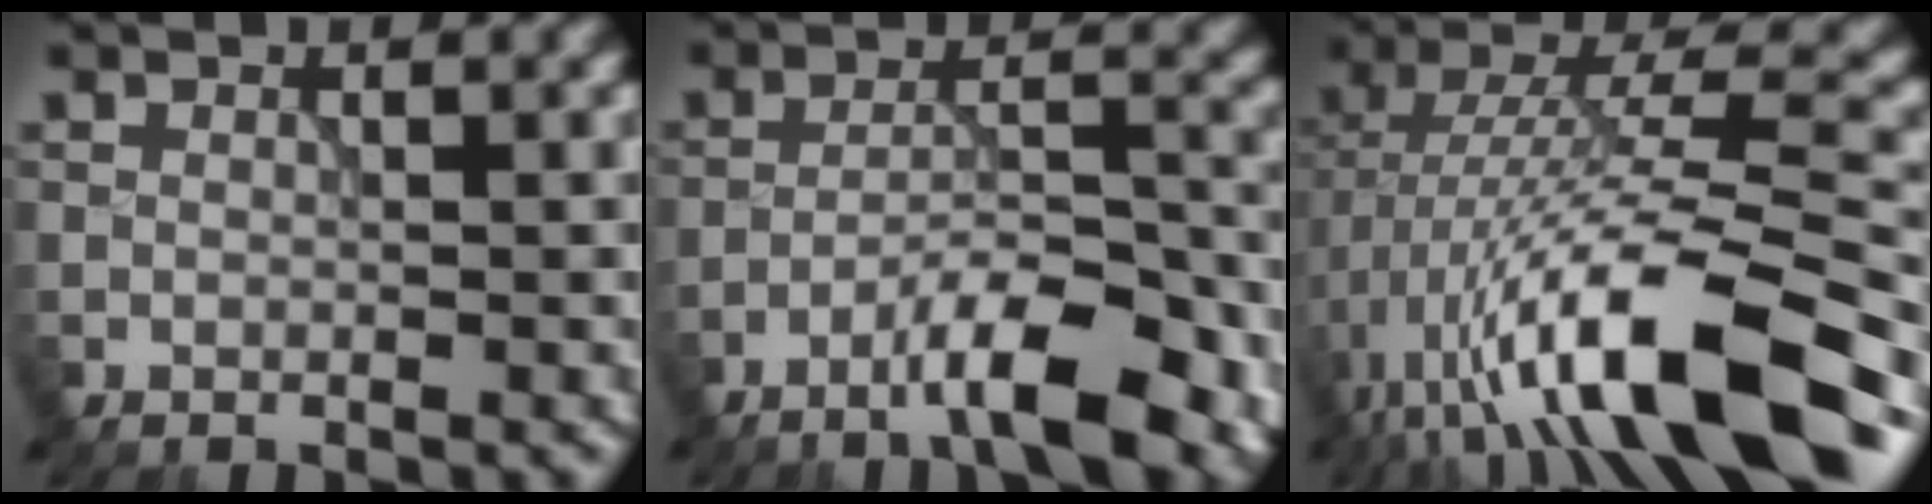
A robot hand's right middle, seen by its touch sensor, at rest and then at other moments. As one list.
[{"total": 7.6, "force": [-5.0, 1.4, 5.5], "torque": [-0.087, 0.012, -0.084]}, {"total": 13.8, "force": [-5.5, 3.4, 12.2], "torque": [-0.212, 0.017, -0.087]}]